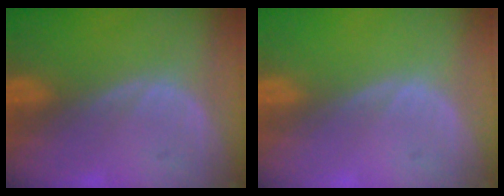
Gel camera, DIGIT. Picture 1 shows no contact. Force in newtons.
{"total": 0.0}